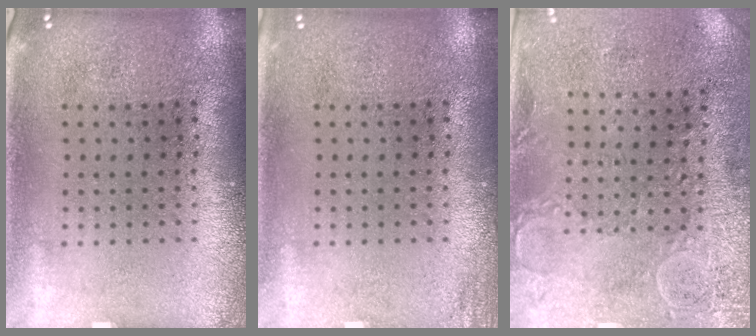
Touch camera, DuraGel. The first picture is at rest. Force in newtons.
{"total": 1.2, "press": 1.2, "slide": 0.3}
{"total": 2.9, "press": 2.5, "slide": 1.5}